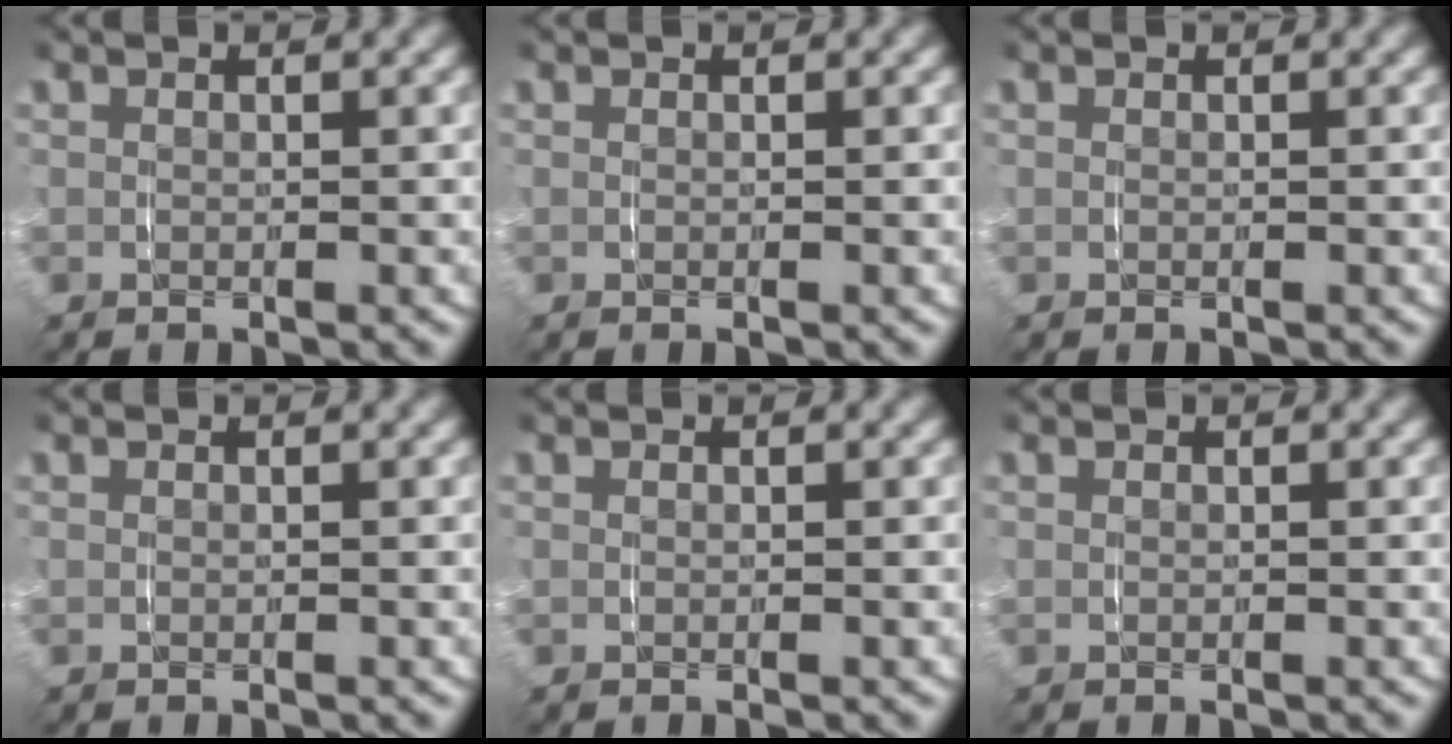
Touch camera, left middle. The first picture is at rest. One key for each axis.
{"total": 0.0}
{"total": 0.0}
{"total": 0.0}
{"total": 0.0}
{"total": 0.0}